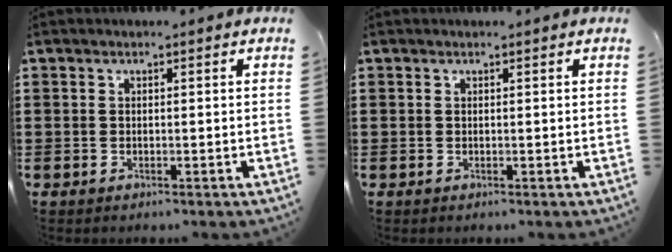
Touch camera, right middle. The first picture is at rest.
{"total": 0.0}